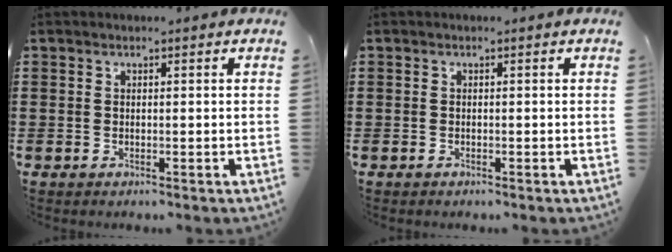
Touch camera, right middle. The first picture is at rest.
{"total": 0.6, "force": [-0.6, 0.3, 0.1], "torque": [-0.001, 0.000, -0.012]}